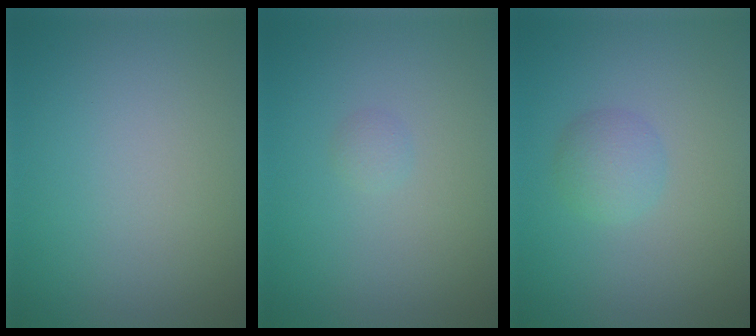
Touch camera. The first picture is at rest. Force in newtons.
{"total": 0.7, "press": 0.7, "slide": 0.0}
{"total": 2.0, "press": 2.0, "slide": 0.0}